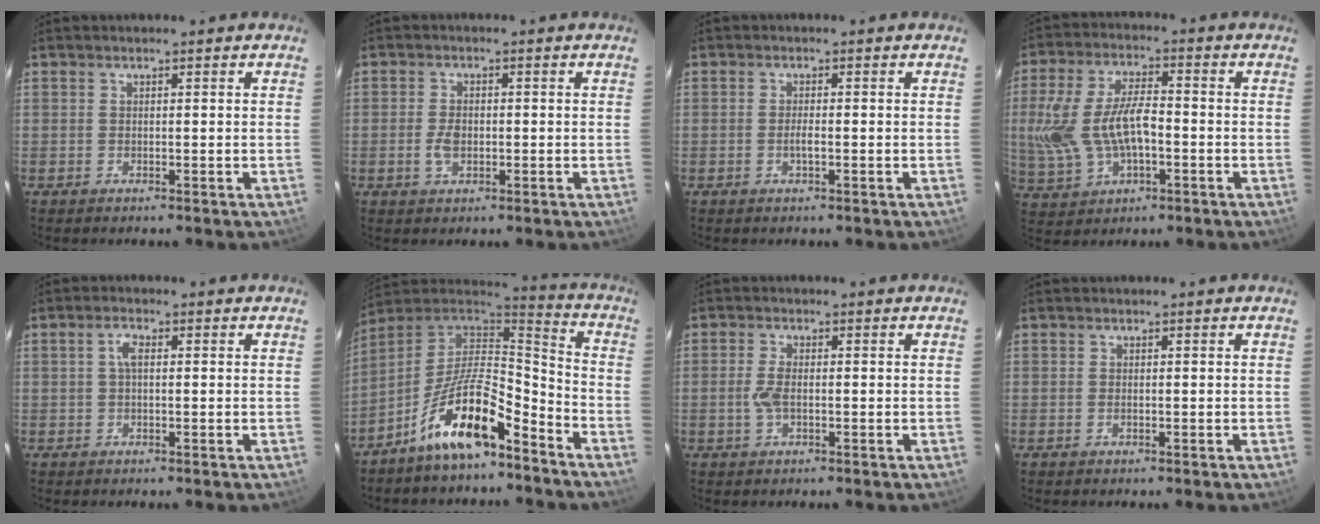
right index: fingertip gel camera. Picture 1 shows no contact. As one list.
[{"total": 3.4, "force": [-0.8, 2.0, 2.6], "torque": [-0.056, 0.000, -0.013]}, {"total": 1.5, "force": [-0.5, 0.1, 1.4], "torque": [-0.026, -0.002, -0.011]}, {"total": 13.6, "force": [-1.6, 6.8, 11.7], "torque": [-0.249, 0.004, -0.018]}, {"total": 2.2, "force": [0.2, 0.9, 2.0], "torque": [-0.042, 0.008, 0.004]}, {"total": 14.9, "force": [-8.9, 4.8, 11.0], "torque": [-0.210, 0.016, -0.164]}, {"total": 3.2, "force": [-0.6, 1.4, 2.8], "torque": [-0.064, 0.000, -0.011]}, {"total": 0.5, "force": [-0.1, 0.2, 0.5], "torque": [-0.011, 0.000, -0.003]}]